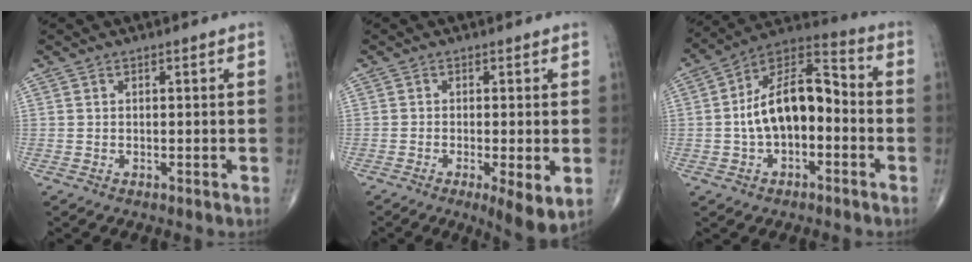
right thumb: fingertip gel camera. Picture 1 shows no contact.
{"total": 6.4, "force": [-1.8, 1.5, 6.0], "torque": [-0.097, -0.018, -0.030]}
{"total": 15.0, "force": [-1.6, 8.3, 12.3], "torque": [-0.196, 0.050, -0.039]}